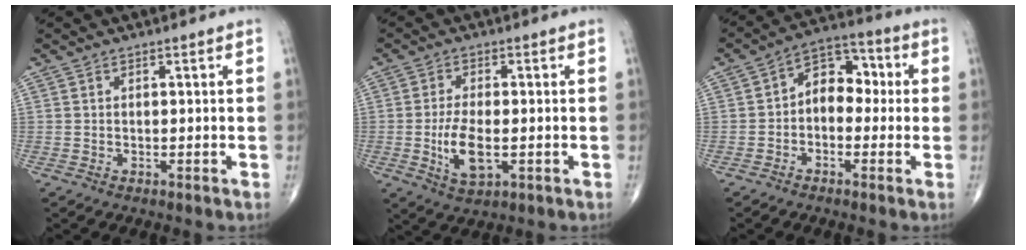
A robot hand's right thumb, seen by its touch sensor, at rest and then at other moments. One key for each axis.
{"total": 7.4, "fx": -1.3, "fy": 3.3, "fz": 6.5, "tx": -0.125, "ty": -0.005, "tz": -0.020}
{"total": 8.7, "fx": -0.2, "fy": 6.0, "fz": 6.3, "tx": -0.059, "ty": 0.038, "tz": -0.021}